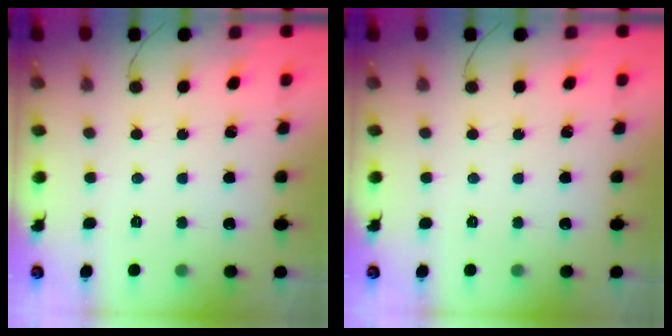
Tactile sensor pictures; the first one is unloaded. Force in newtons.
{"total": 0.0}